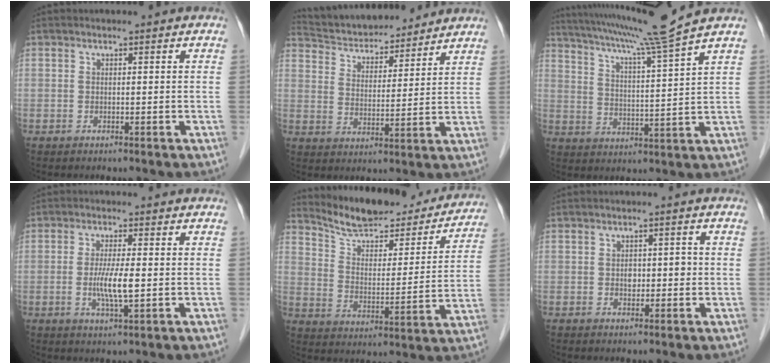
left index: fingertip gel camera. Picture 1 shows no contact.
{"total": 14.5, "force": [13.6, 3.2, 3.9], "torque": [-0.063, 0.023, 0.221]}
{"total": 12.4, "force": [10.4, -3.0, 5.9], "torque": [-0.108, -0.020, 0.165]}
{"total": 5.1, "force": [-0.6, 0.4, 5.0], "torque": [-0.102, -0.010, -0.012]}
{"total": 20.8, "force": [19.1, 5.0, 6.6], "torque": [-0.089, -0.013, 0.266]}
{"total": 2.5, "force": [-0.3, 1.7, 1.9], "torque": [-0.030, 0.013, -0.001]}